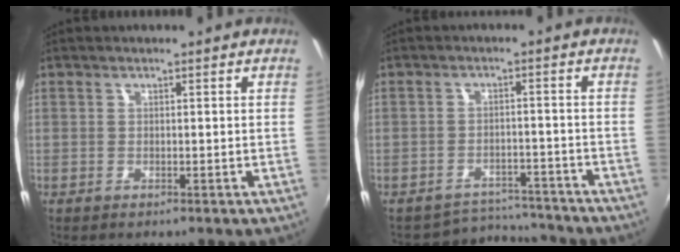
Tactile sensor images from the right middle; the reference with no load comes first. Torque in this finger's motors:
{"motor_torque": [-0.65, -0.26, -0.17, -0.04]}